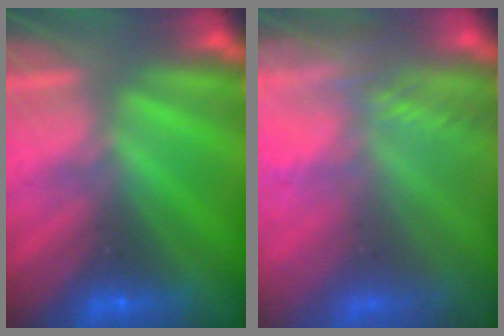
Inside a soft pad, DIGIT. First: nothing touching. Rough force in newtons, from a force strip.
{"total": 7.0}